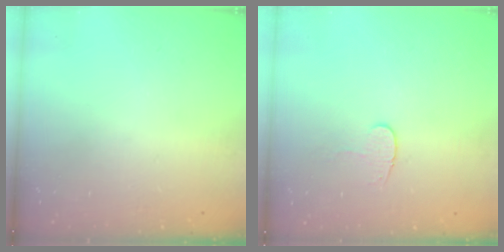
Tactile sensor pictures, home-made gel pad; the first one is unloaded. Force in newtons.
{"total": 4.4, "press": 4.4, "slide": 0.5}